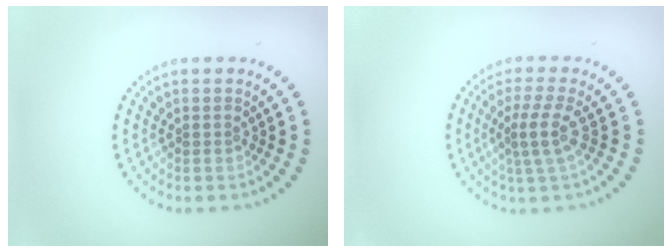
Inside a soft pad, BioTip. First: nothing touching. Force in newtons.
{"total": 2.8, "press": 2.0, "slide": 1.9}